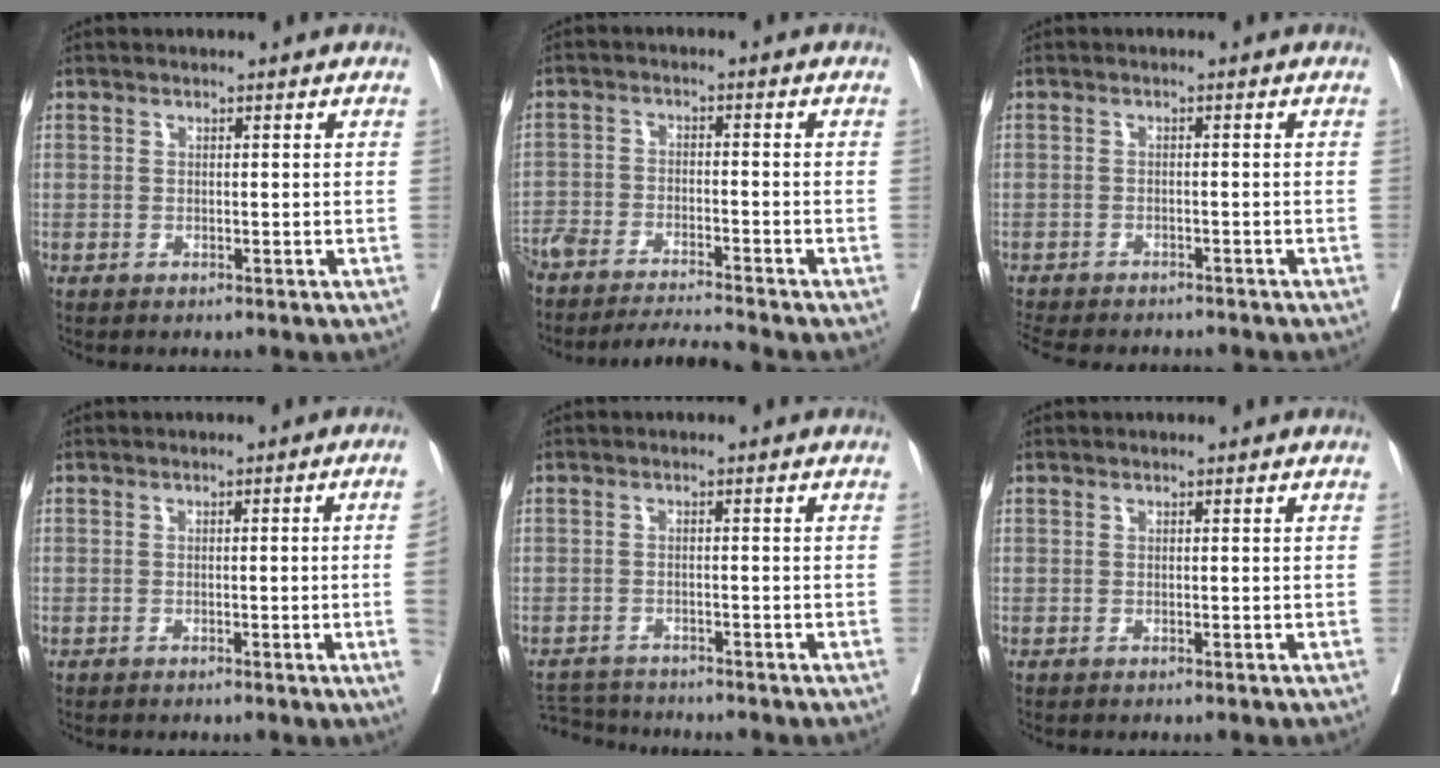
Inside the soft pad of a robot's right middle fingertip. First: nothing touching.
{"total": 10.0, "force": [-9.5, -0.5, 3.1], "torque": [-0.050, 0.004, -0.161]}
{"total": 11.4, "force": [-10.1, 3.1, 4.2], "torque": [-0.083, -0.012, -0.134]}
{"total": 4.2, "force": [-0.7, -1.4, 3.9], "torque": [-0.045, -0.007, -0.009]}
{"total": 4.5, "force": [-4.5, 0.5, 0.0], "torque": [0.004, -0.011, -0.079]}
{"total": 0.0}